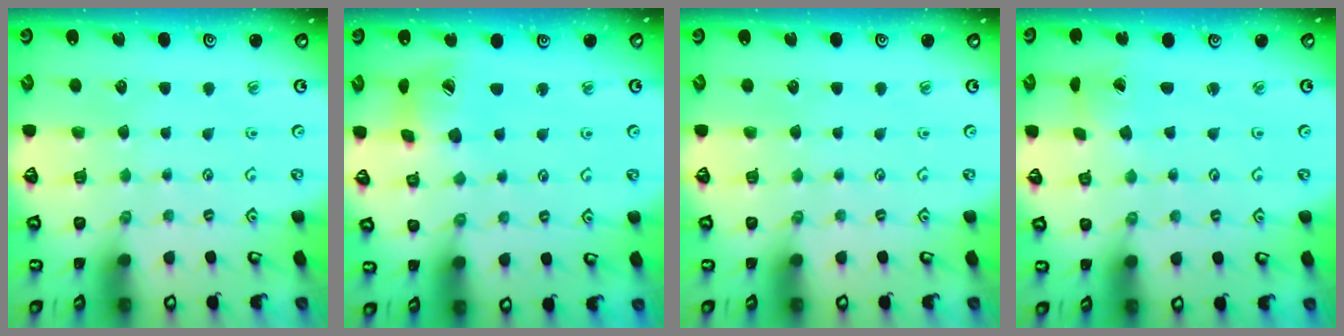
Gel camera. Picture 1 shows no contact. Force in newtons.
{"total": 9.9, "press": 9.9, "slide": 1.3}
{"total": 0.0}
{"total": 1.6, "press": 1.6, "slide": 0.2}